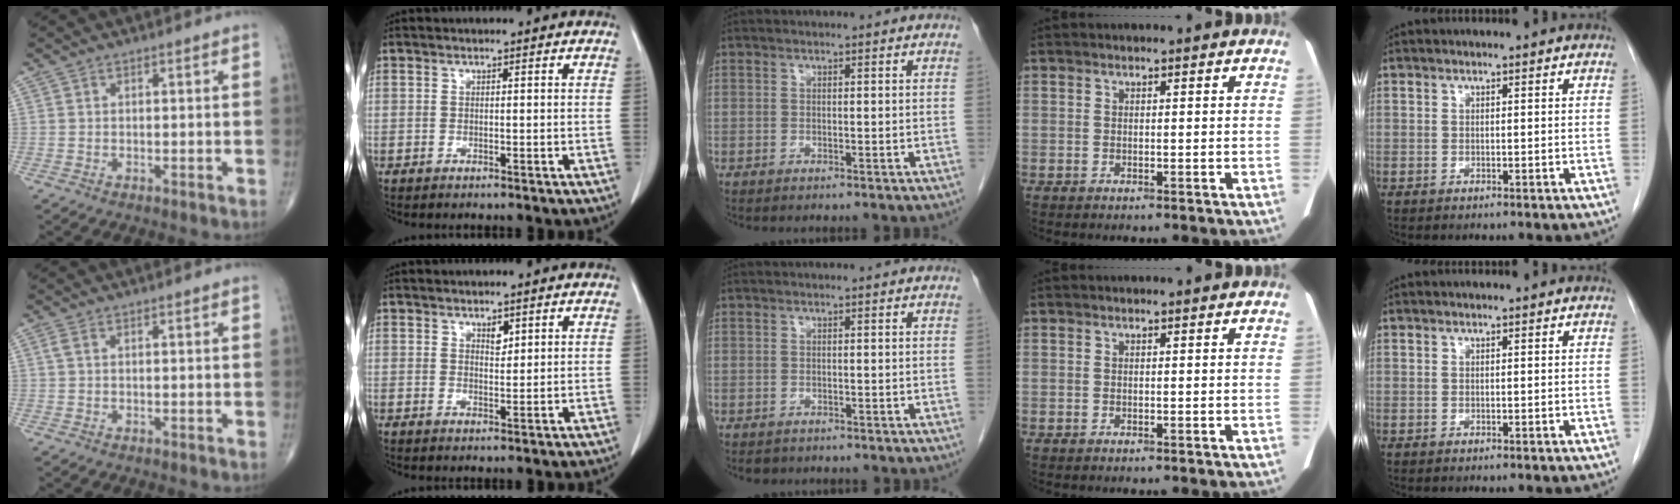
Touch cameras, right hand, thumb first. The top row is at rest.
{"thumb": {"total": 1.1, "force": [0.3, 0.4, 1.0], "torque": [-0.031, 0.009, 0.007]}, "index": {"total": 1.8, "force": [1.2, 0.8, 1.1], "torque": [-0.015, -0.005, 0.022]}, "middle": {"total": 1.1, "force": [-0.9, 0.7, 0.1], "torque": [-0.009, -0.001, -0.011]}}